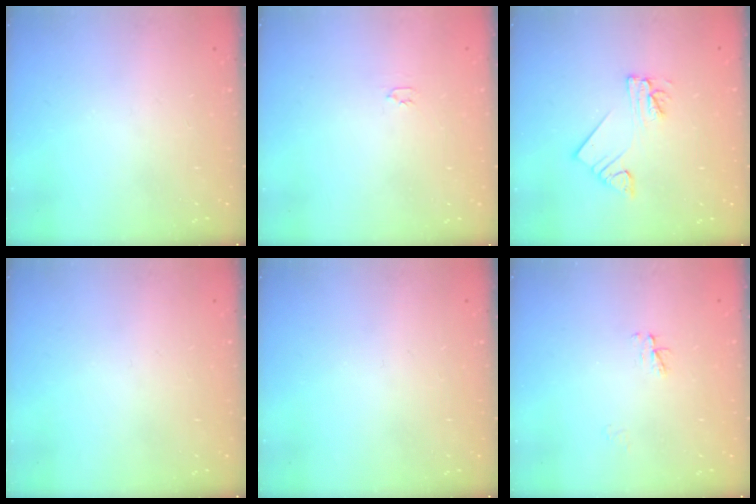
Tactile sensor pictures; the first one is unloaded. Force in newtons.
{"total": 2.0, "press": 2.0, "slide": 0.3}
{"total": 5.4, "press": 5.4, "slide": 0.6}
{"total": 0.0}
{"total": 0.0}
{"total": 3.0, "press": 3.0, "slide": 0.4}